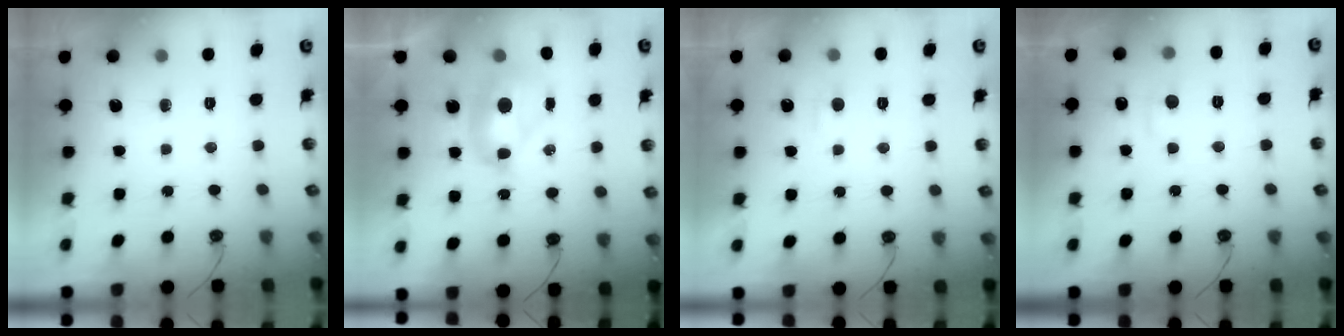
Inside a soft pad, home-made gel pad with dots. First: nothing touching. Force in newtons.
{"total": 2.7, "press": 2.7, "slide": 0.1}
{"total": 3.1, "press": 3.1, "slide": 0.2}
{"total": 1.1, "press": 0.8, "slide": 0.8}